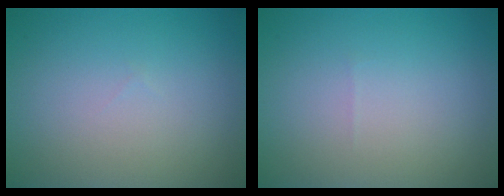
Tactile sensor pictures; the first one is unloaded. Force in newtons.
{"total": 0.0}